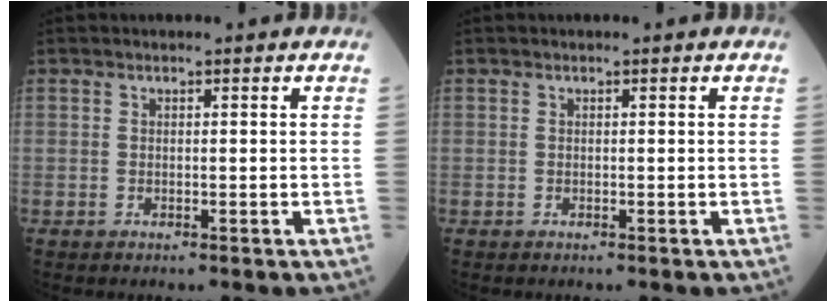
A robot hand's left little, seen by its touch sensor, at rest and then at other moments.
{"total": 0.0}